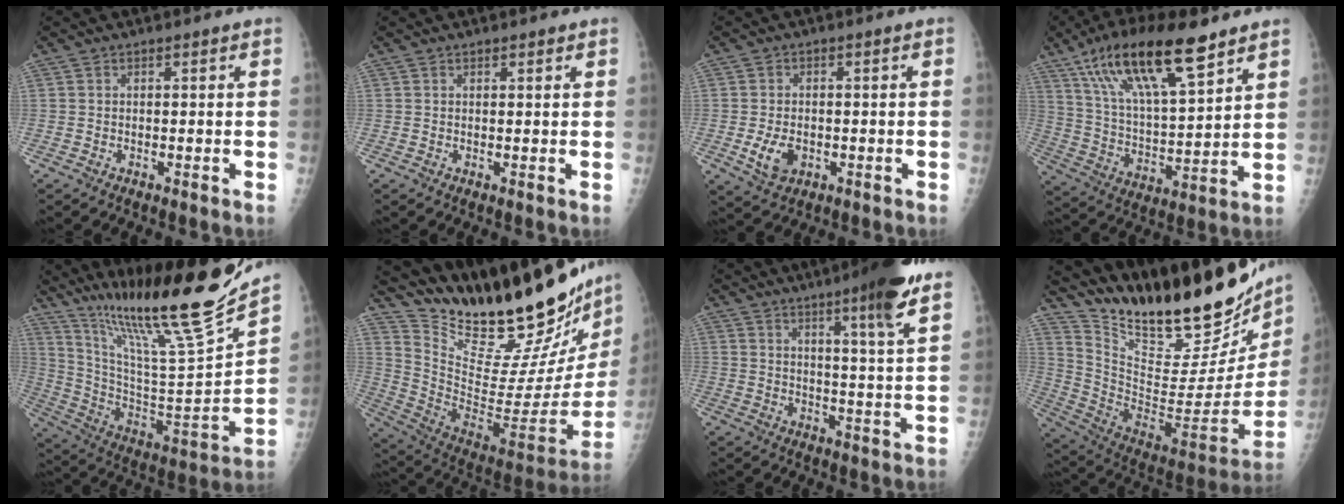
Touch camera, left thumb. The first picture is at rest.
{"total": 0.7, "force": [0.6, 0.2, 0.4], "torque": [-0.004, -0.003, 0.008]}
{"total": 5.2, "force": [-1.3, 3.6, 3.5], "torque": [-0.059, -0.001, -0.017]}
{"total": 20.6, "force": [12.7, 5.9, 15.1], "torque": [-0.260, -0.037, 0.236]}
{"total": 26.7, "force": [21.6, 0.9, 15.7], "torque": [-0.241, -0.123, 0.364]}
{"total": 35.5, "force": [30.1, 7.6, 17.2], "torque": [-0.252, -0.195, 0.440]}
{"total": 12.5, "force": [7.9, 0.3, 9.7], "torque": [-0.136, -0.041, 0.109]}
{"total": 35.6, "force": [27.6, 11.2, 19.5], "torque": [-0.293, -0.136, 0.417]}